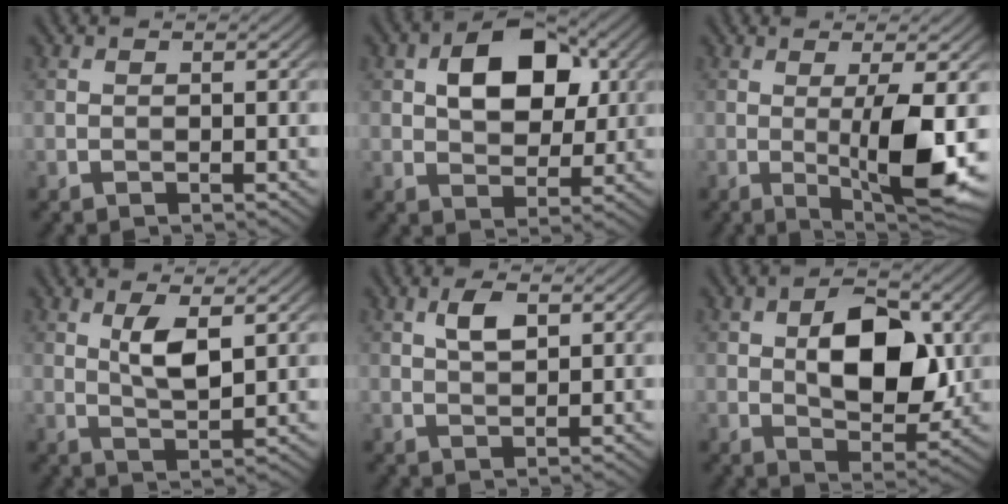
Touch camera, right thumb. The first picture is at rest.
{"total": 9.3, "force": [2.4, 5.9, 6.8], "torque": [-0.113, 0.009, 0.035]}
{"total": 8.7, "force": [-0.6, 1.6, 8.5], "torque": [-0.143, -0.003, -0.007]}
{"total": 4.7, "force": [1.6, 1.5, 4.2], "torque": [-0.090, -0.006, 0.033]}
{"total": 3.2, "force": [1.2, 1.4, 2.6], "torque": [-0.055, 0.004, 0.024]}
{"total": 10.0, "force": [1.3, 5.7, 8.1], "torque": [-0.134, -0.001, 0.021]}